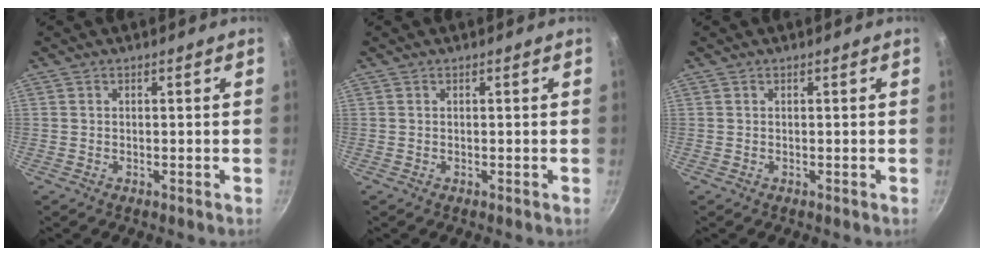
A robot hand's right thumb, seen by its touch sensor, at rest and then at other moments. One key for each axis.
{"total": 0.0}
{"total": 0.0}